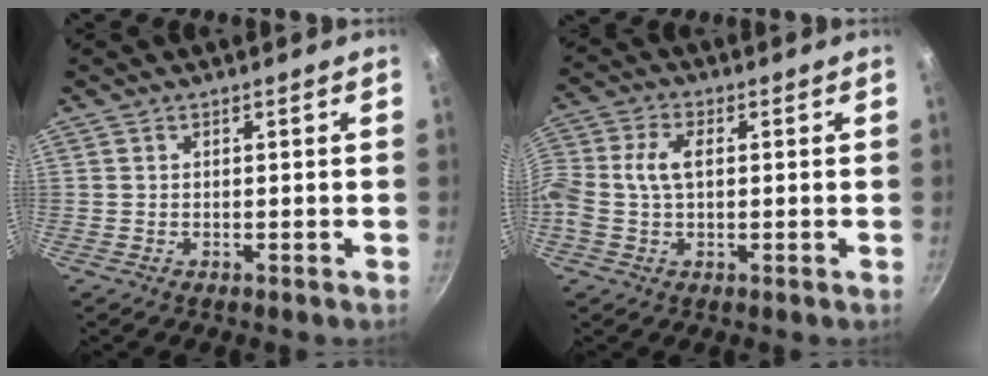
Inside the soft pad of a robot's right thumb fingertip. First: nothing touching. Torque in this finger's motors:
{"motor_torque": [0.04, 0.25, 0.04, -0.03, 0.12]}